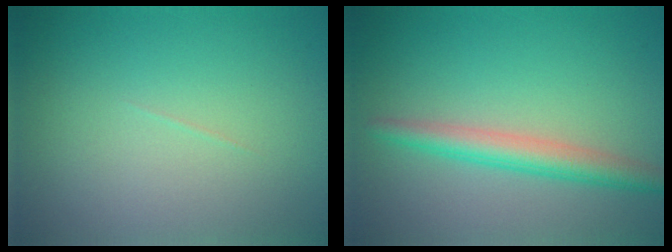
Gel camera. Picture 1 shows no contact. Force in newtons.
{"total": 3.4, "press": 3.4, "slide": 0.0}